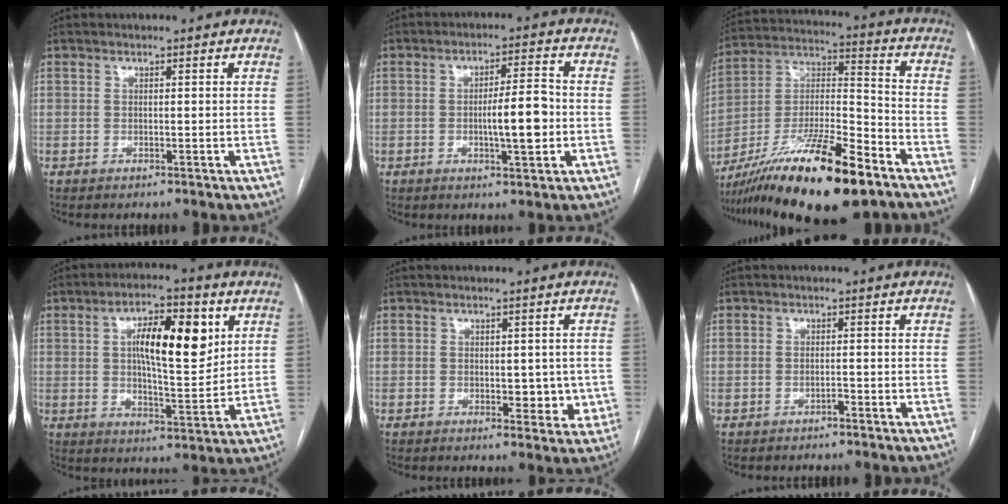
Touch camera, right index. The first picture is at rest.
{"total": 7.2, "force": [-1.2, 1.3, 7.0], "torque": [-0.112, 0.004, -0.019]}
{"total": 21.9, "force": [-14.8, 3.3, 15.8], "torque": [-0.285, -0.018, -0.256]}
{"total": 12.5, "force": [3.8, 3.7, 11.3], "torque": [-0.185, 0.011, 0.062]}
{"total": 4.7, "force": [-0.3, 2.7, 3.9], "torque": [-0.037, 0.003, 0.003]}
{"total": 0.8, "force": [-0.6, 0.2, 0.5], "torque": [-0.011, 0.000, -0.010]}